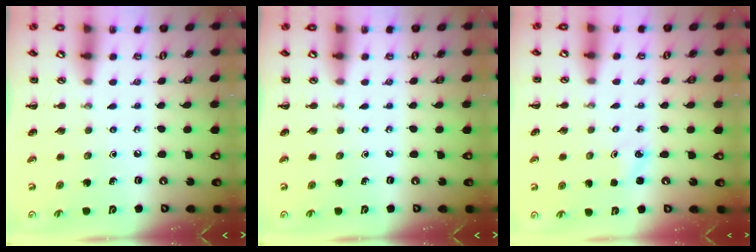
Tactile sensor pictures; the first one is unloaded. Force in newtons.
{"total": 0.0}
{"total": 1.4, "press": 1.4, "slide": 0.4}